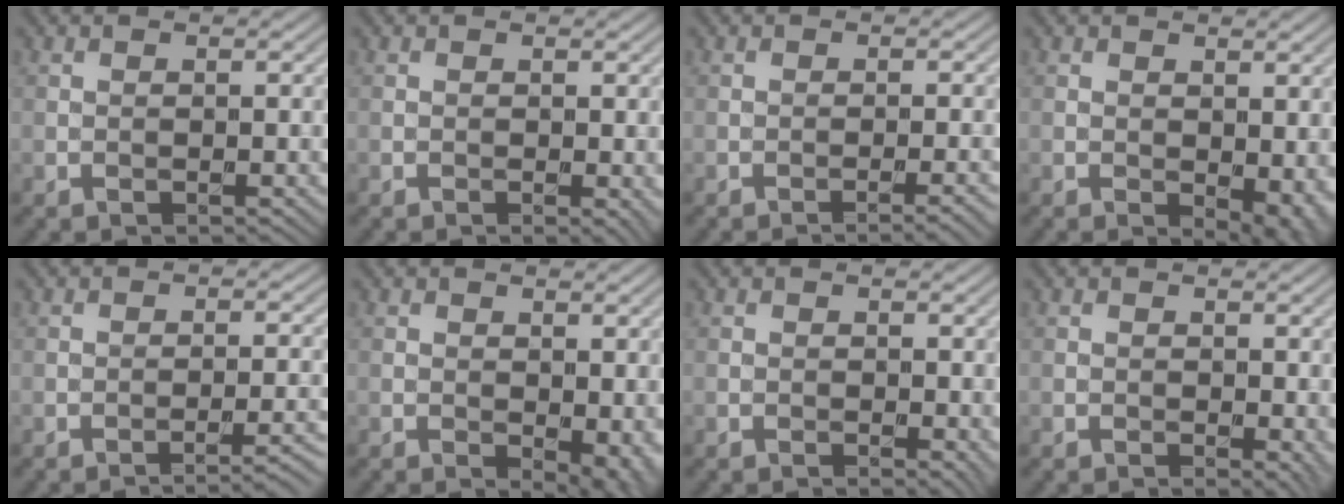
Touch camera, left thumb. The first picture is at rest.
{"total": 1.4, "force": [-0.2, 0.6, 1.3], "torque": [-0.016, -0.006, -0.002]}
{"total": 2.6, "force": [-1.4, 0.4, 2.2], "torque": [-0.026, 0.006, -0.029]}
{"total": 4.3, "force": [-0.7, 2.3, 3.6], "torque": [-0.044, -0.012, -0.005]}
{"total": 3.7, "force": [-2.4, 0.6, 2.8], "torque": [-0.035, 0.012, -0.042]}
{"total": 4.2, "force": [-0.6, 2.2, 3.5], "torque": [-0.042, -0.012, -0.005]}
{"total": 1.3, "force": [-0.1, 0.6, 1.1], "torque": [-0.012, -0.007, -0.001]}
{"total": 2.0, "force": [0.0, 1.0, 1.7], "torque": [-0.016, -0.008, 0.002]}